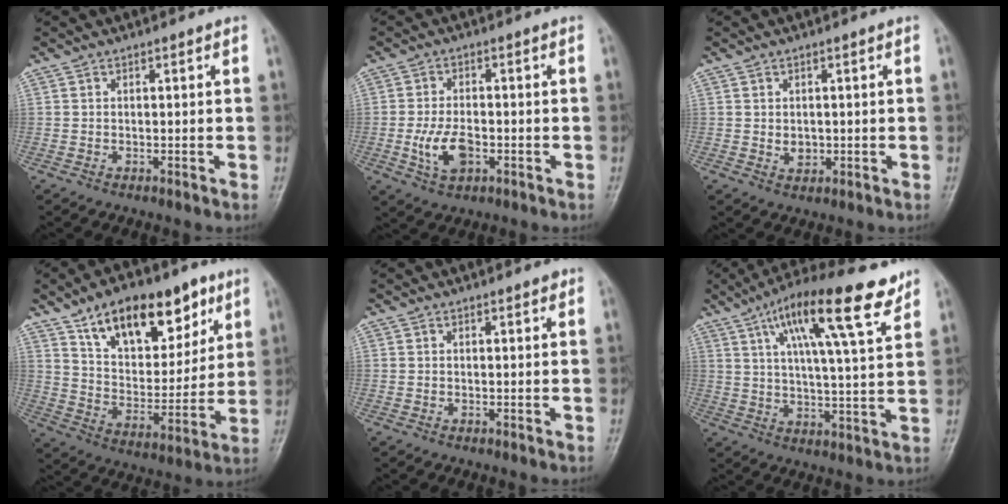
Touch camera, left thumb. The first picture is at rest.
{"total": 6.7, "force": [-1.8, 3.8, 5.2], "torque": [-0.099, 0.004, -0.030]}
{"total": 2.2, "force": [0.1, 1.8, 1.3], "torque": [-0.015, -0.002, 0.007]}
{"total": 20.2, "force": [11.6, 10.5, 12.7], "torque": [-0.145, -0.039, 0.195]}
{"total": 0.6, "force": [0.4, 0.2, 0.3], "torque": [-0.005, -0.002, 0.003]}
{"total": 17.5, "force": [9.8, 3.6, 14.0], "torque": [-0.212, -0.022, 0.156]}